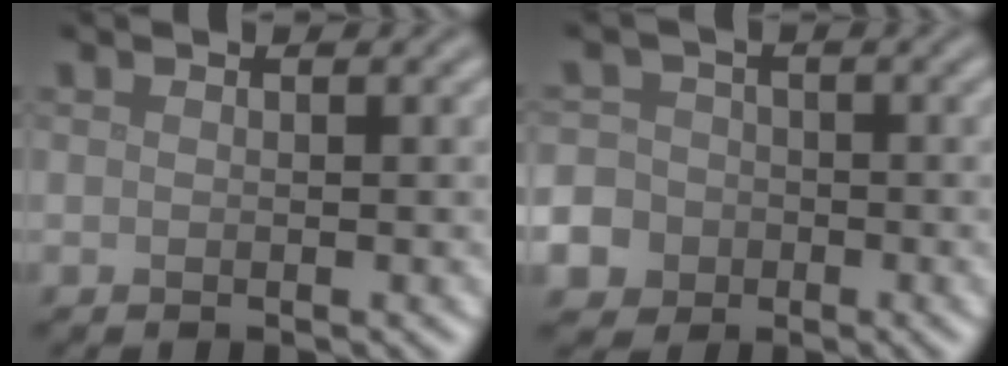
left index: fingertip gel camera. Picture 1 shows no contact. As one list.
[{"total": 10.5, "force": [-4.7, 9.1, 2.4], "torque": [-0.066, -0.027, -0.117]}]